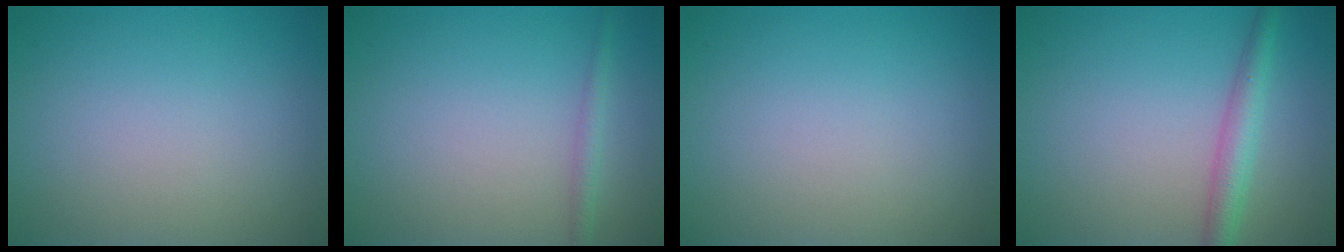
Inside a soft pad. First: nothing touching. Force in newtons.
{"total": 1.2, "press": 1.2, "slide": 0.1}
{"total": 0.0}
{"total": 3.0, "press": 3.0, "slide": 0.1}